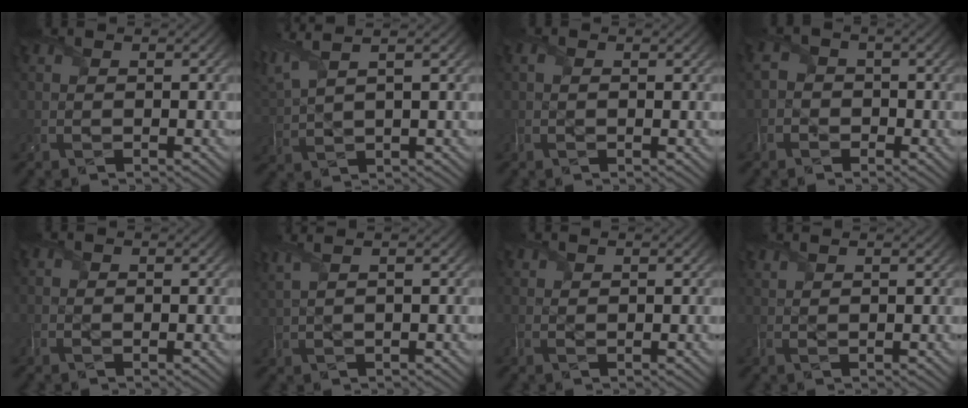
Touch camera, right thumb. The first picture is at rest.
{"total": 6.9, "force": [4.2, 1.9, 5.2], "torque": [-0.144, 0.026, 0.083]}
{"total": 1.5, "force": [0.2, 0.9, 1.2], "torque": [-0.032, -0.001, 0.001]}
{"total": 2.7, "force": [-1.4, 2.1, 0.8], "torque": [-0.025, -0.003, -0.036]}
{"total": 1.0, "force": [0.4, 0.6, 0.8], "torque": [-0.022, -0.001, 0.007]}
{"total": 4.5, "force": [2.7, 1.2, 3.4], "torque": [-0.074, 0.023, 0.029]}
{"total": 1.5, "force": [1.3, 0.4, 0.7], "torque": [-0.024, 0.004, 0.028]}
{"total": 2.7, "force": [2.1, 0.6, 1.6], "torque": [-0.031, 0.006, 0.029]}